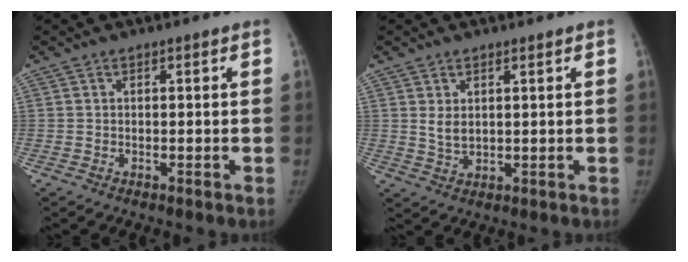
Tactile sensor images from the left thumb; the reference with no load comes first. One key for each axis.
{"total": 2.9, "fx": 1.1, "fy": 1.8, "fz": 2.0, "tx": -0.031, "ty": -0.014, "tz": 0.028}